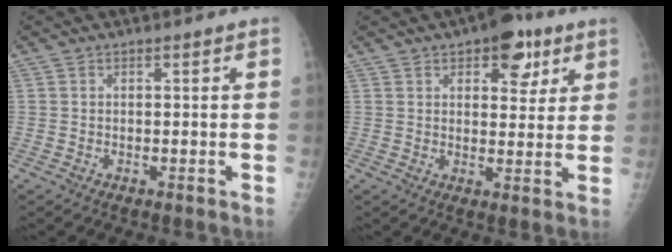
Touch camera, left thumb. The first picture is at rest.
{"total": 8.9, "force": [4.8, 4.7, 5.8], "torque": [-0.041, -0.017, 0.060]}